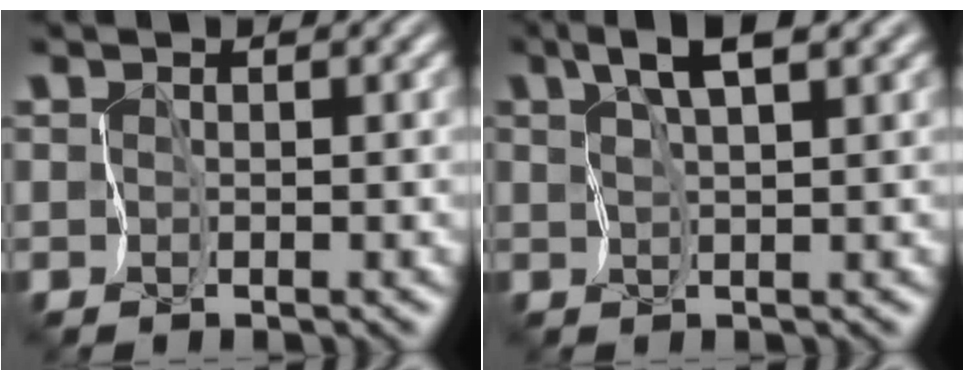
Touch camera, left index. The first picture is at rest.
{"total": 3.5, "force": [2.0, 0.6, 2.8], "torque": [-0.058, 0.005, 0.036]}